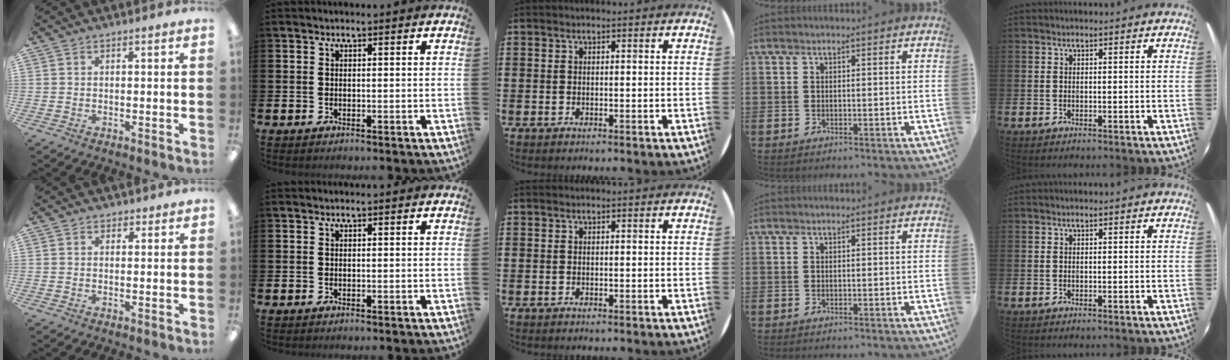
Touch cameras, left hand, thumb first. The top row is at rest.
{"thumb": {"total": 1.3, "force": [1.0, 0.9, 0.2], "torque": [0.005, -0.001, 0.016]}}